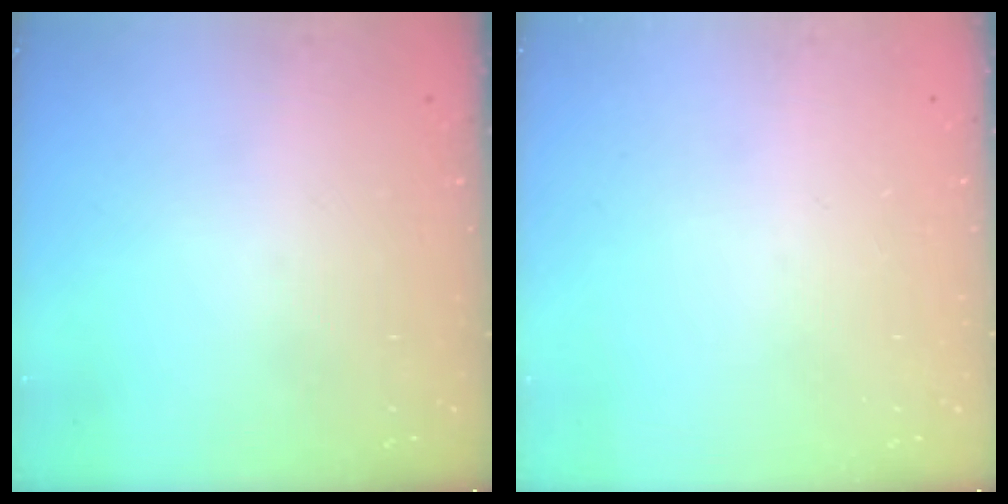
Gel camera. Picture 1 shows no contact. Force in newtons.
{"total": 0.0}